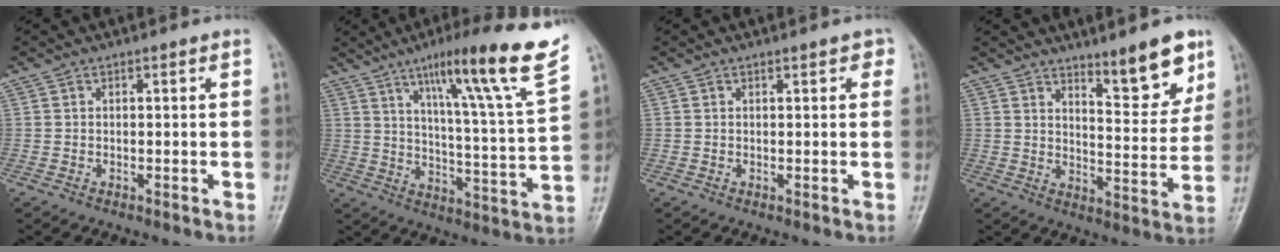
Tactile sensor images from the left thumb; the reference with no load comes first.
{"total": 20.3, "force": [12.4, 0.6, 16.1], "torque": [-0.220, -0.056, 0.180]}
{"total": 1.7, "force": [0.9, 0.8, 1.1], "torque": [-0.005, 0.000, 0.008]}
{"total": 10.5, "force": [7.3, 2.6, 7.1], "torque": [-0.075, -0.059, 0.113]}